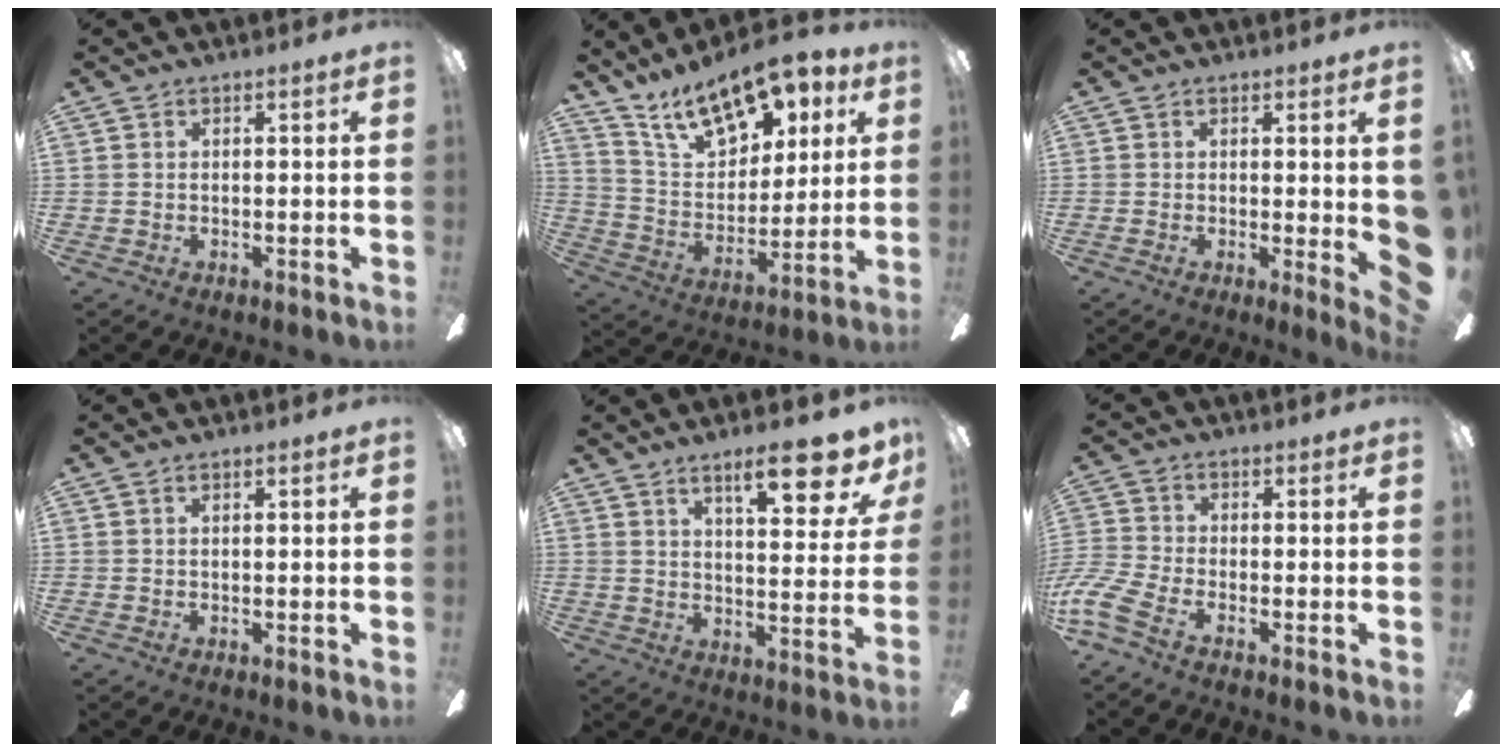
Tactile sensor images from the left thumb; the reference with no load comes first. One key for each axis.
{"total": 17.2, "fx": 12.0, "fy": 8.3, "fz": 9.1, "tx": -0.156, "ty": -0.068, "tz": 0.214}
{"total": 6.0, "fx": -0.3, "fy": 1.0, "fz": 5.9, "tx": -0.070, "ty": -0.017, "tz": 0.005}
{"total": 0.0}
{"total": 13.3, "fx": 9.0, "fy": 3.3, "fz": 9.3, "tx": -0.118, "ty": -0.053, "tz": 0.138}
{"total": 7.2, "fx": -4.1, "fy": 2.6, "fz": 5.3, "tx": -0.129, "ty": -0.002, "tz": -0.080}